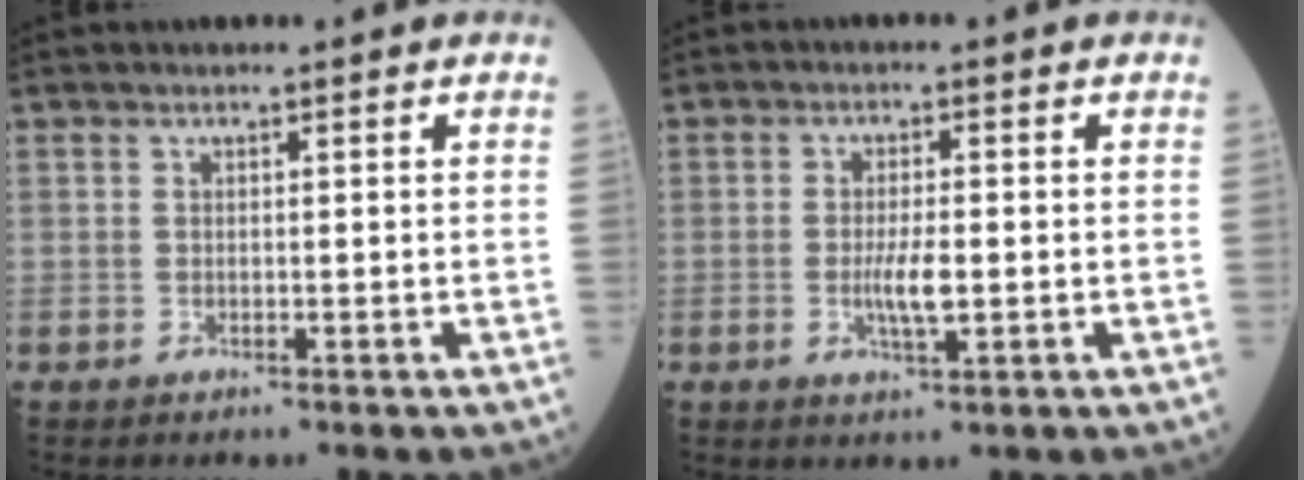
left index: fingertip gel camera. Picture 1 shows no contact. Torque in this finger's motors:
{"motor_torque": [0.97, 0.12, 0.14, 0.05]}